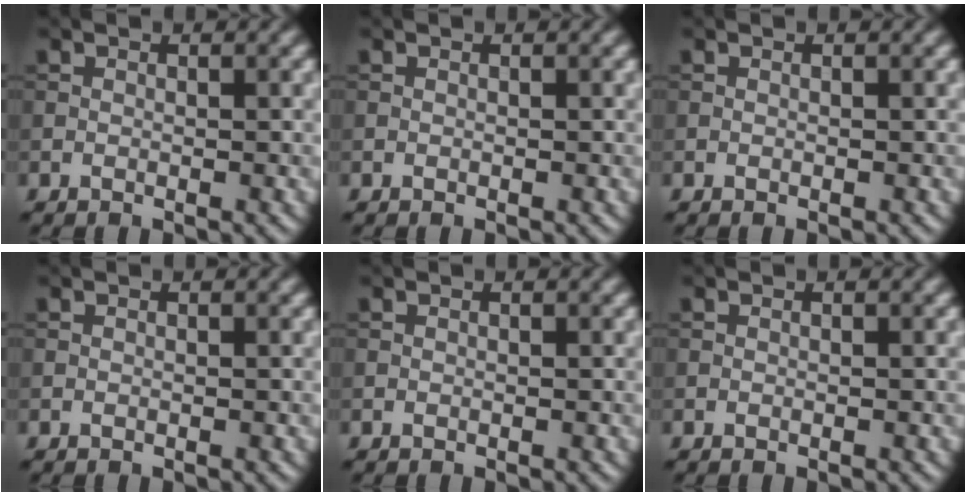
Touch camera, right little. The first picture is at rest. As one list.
[{"total": 0.0}, {"total": 0.0}, {"total": 0.0}, {"total": 0.0}, {"total": 0.0}]